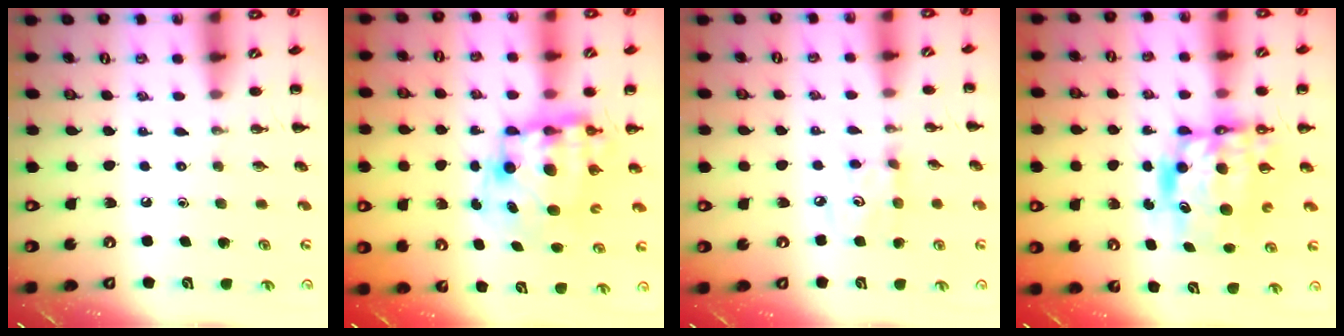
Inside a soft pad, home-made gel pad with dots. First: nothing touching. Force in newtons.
{"total": 11.1, "press": 10.7, "slide": 2.9}
{"total": 3.7, "press": 3.7, "slide": 0.7}
{"total": 9.1, "press": 8.7, "slide": 2.5}